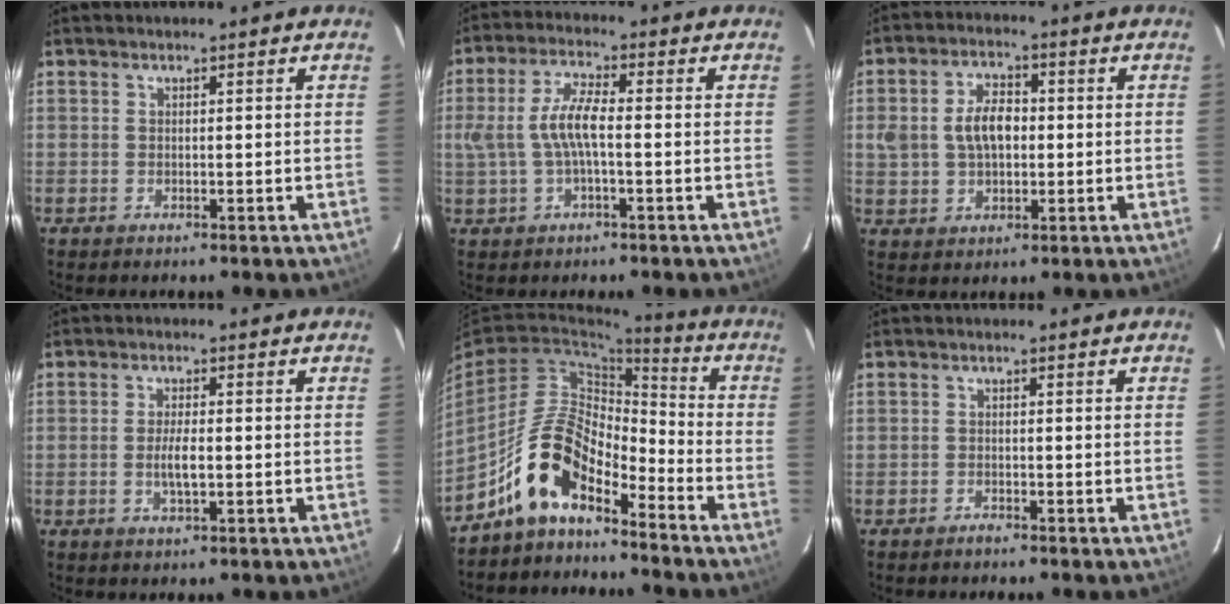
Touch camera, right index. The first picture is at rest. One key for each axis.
{"total": 7.4, "fx": -0.6, "fy": 2.3, "fz": 7.0, "tx": -0.145, "ty": 0.008, "tz": -0.007}
{"total": 7.8, "fx": 0.4, "fy": 5.2, "fz": 5.9, "tx": -0.116, "ty": 0.016, "tz": 0.013}
{"total": 3.6, "fx": -0.6, "fy": 0.9, "fz": 3.4, "tx": -0.066, "ty": -0.003, "tz": -0.010}
{"total": 11.6, "fx": -8.3, "fy": 4.5, "fz": 6.8, "tx": -0.133, "ty": 0.023, "tz": -0.165}
{"total": 0.9, "fx": -0.9, "fy": 0.2, "fz": 0.2, "tx": -0.005, "ty": 0.001, "tz": -0.018}